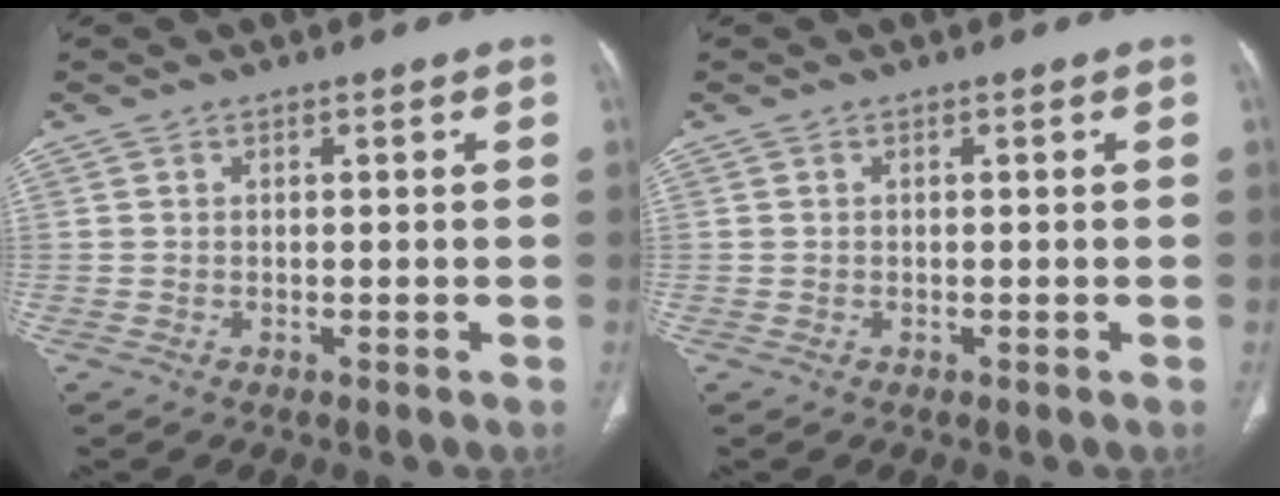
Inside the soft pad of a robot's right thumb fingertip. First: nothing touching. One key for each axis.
{"total": 0.0}